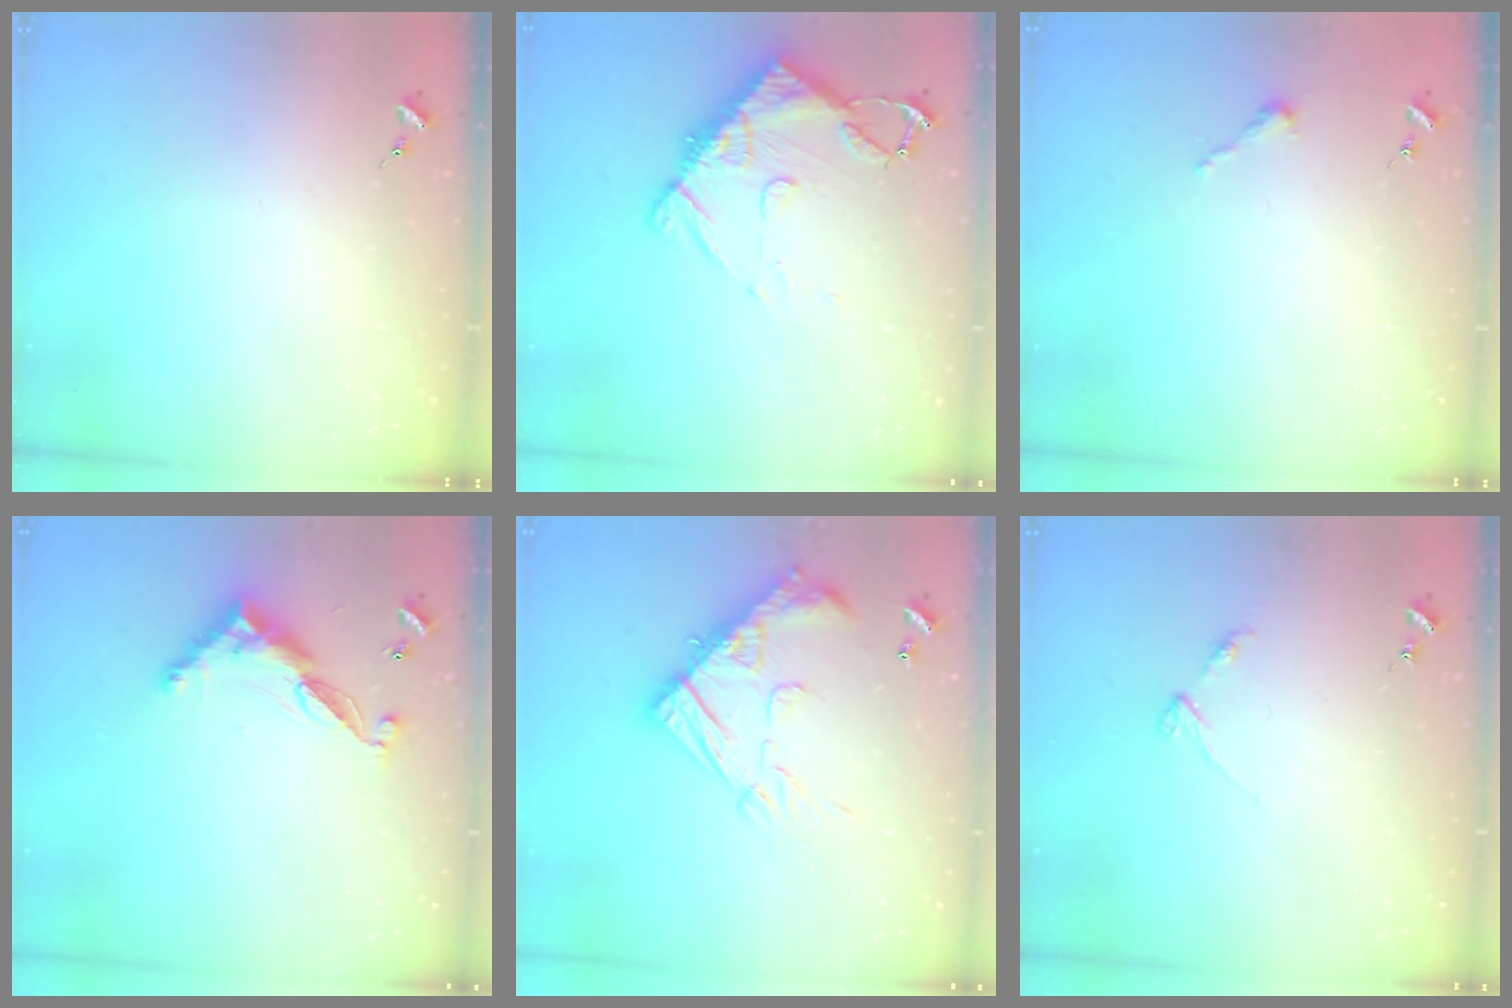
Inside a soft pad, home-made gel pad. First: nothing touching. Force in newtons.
{"total": 11.5, "press": 11.5, "slide": 1.1}
{"total": 2.5, "press": 2.5, "slide": 0.2}
{"total": 11.6, "press": 11.6, "slide": 0.3}
{"total": 21.7, "press": 21.6, "slide": 1.9}
{"total": 3.6, "press": 3.5, "slide": 0.4}